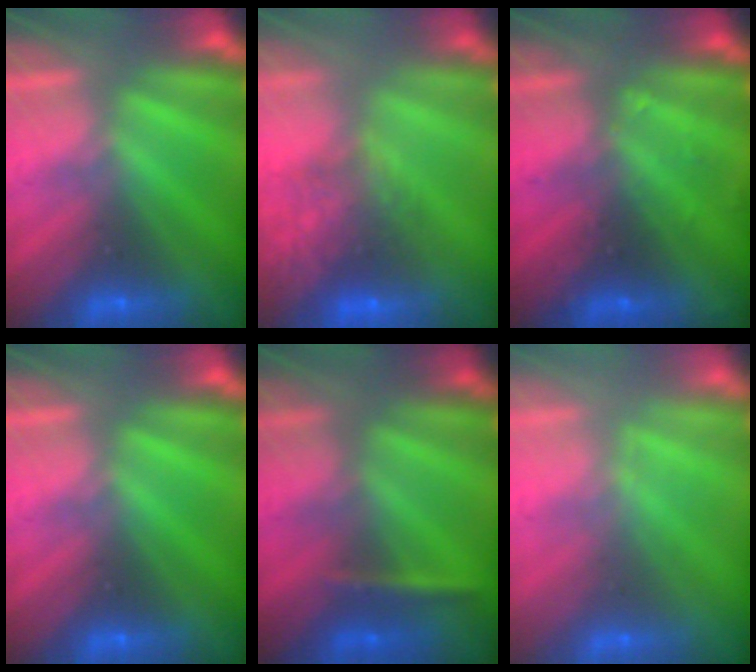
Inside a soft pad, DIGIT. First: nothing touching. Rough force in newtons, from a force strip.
{"total": 11.5}
{"total": 2.4}
{"total": 0.0}
{"total": 2.4}
{"total": 2.5}